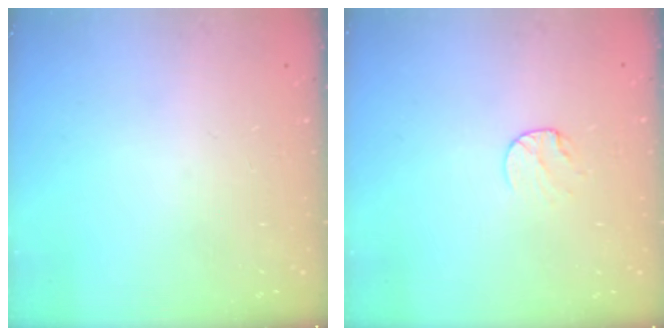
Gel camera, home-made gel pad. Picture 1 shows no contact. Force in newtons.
{"total": 5.3, "press": 5.3, "slide": 0.6}